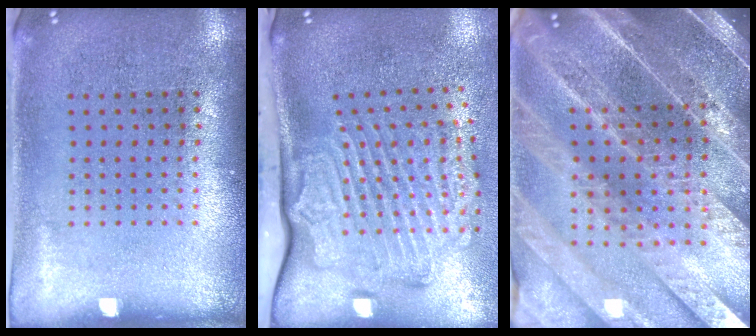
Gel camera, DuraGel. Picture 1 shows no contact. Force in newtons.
{"total": 3.3, "press": 2.3, "slide": 2.4}
{"total": 5.2, "press": 4.5, "slide": 2.7}